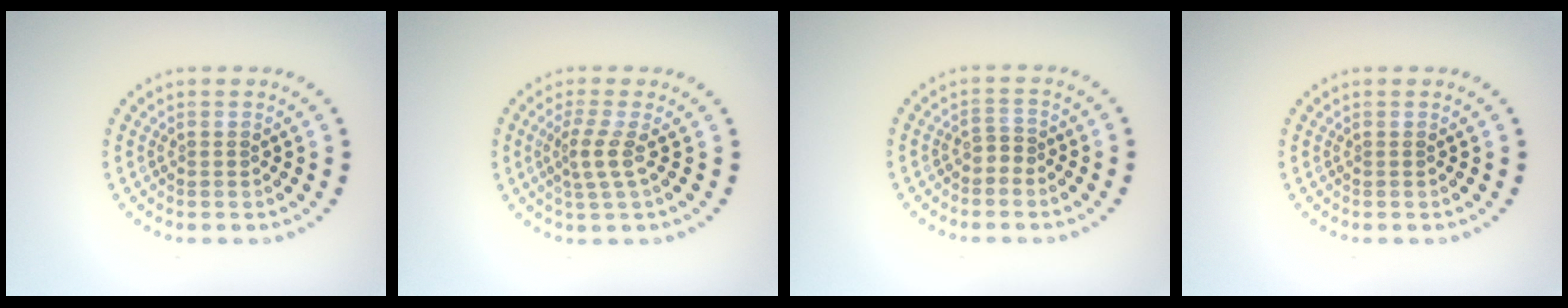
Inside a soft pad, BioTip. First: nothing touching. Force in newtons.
{"total": 2.3, "press": 1.6, "slide": 1.6}
{"total": 1.1, "press": 0.8, "slide": 0.7}
{"total": 0.0}